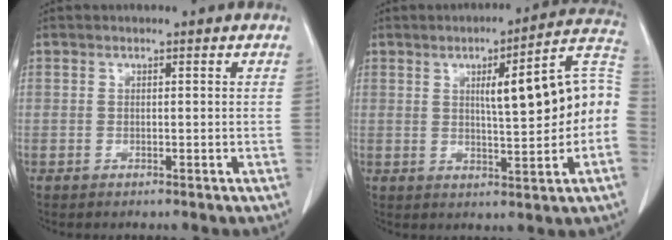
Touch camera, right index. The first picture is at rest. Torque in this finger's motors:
{"motor_torque": [1.31, -0.10, 0.67, 0.11]}